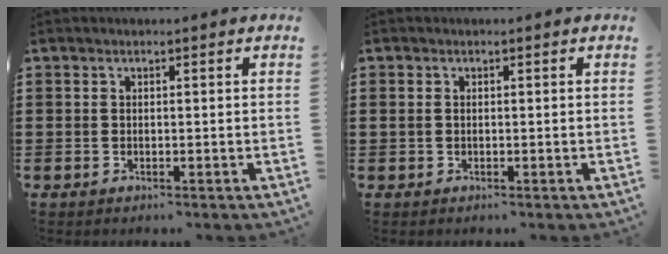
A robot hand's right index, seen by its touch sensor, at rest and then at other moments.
{"total": 0.9, "force": [0.2, 0.7, 0.5], "torque": [-0.014, 0.006, 0.002]}